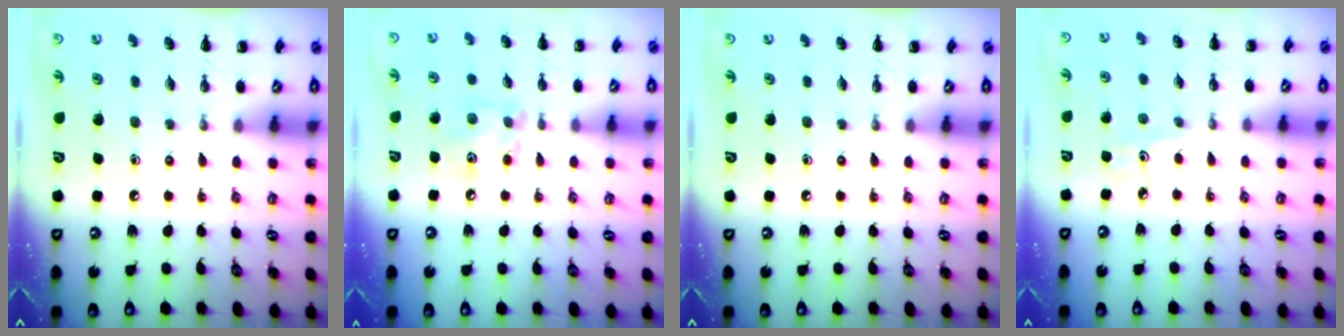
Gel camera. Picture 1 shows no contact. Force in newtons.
{"total": 5.6, "press": 5.5, "slide": 0.5}
{"total": 0.0}
{"total": 2.2, "press": 2.0, "slide": 0.7}